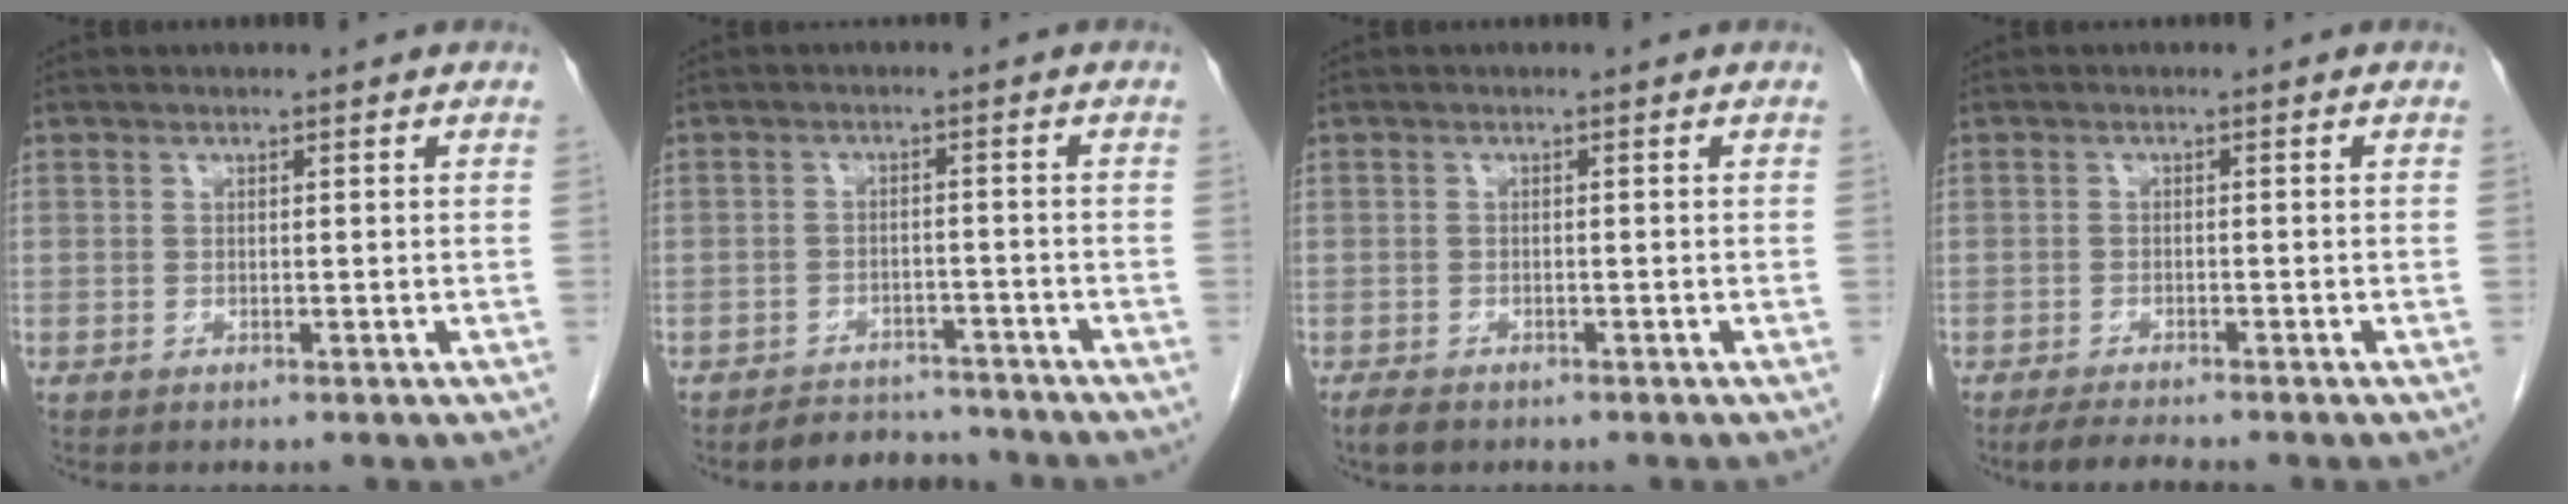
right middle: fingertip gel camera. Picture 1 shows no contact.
{"total": 5.1, "force": [-4.8, 1.7, -0.1], "torque": [0.011, 0.006, -0.073]}
{"total": 2.1, "force": [-1.6, 0.9, 1.0], "torque": [-0.024, -0.003, -0.024]}
{"total": 3.1, "force": [-2.8, 0.0, 1.3], "torque": [-0.028, -0.012, -0.049]}